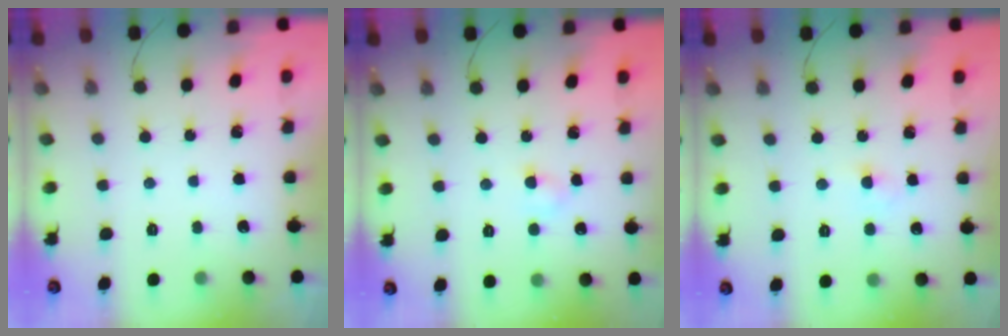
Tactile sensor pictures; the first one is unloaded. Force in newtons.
{"total": 2.5, "press": 2.4, "slide": 0.9}
{"total": 2.8, "press": 2.6, "slide": 1.0}